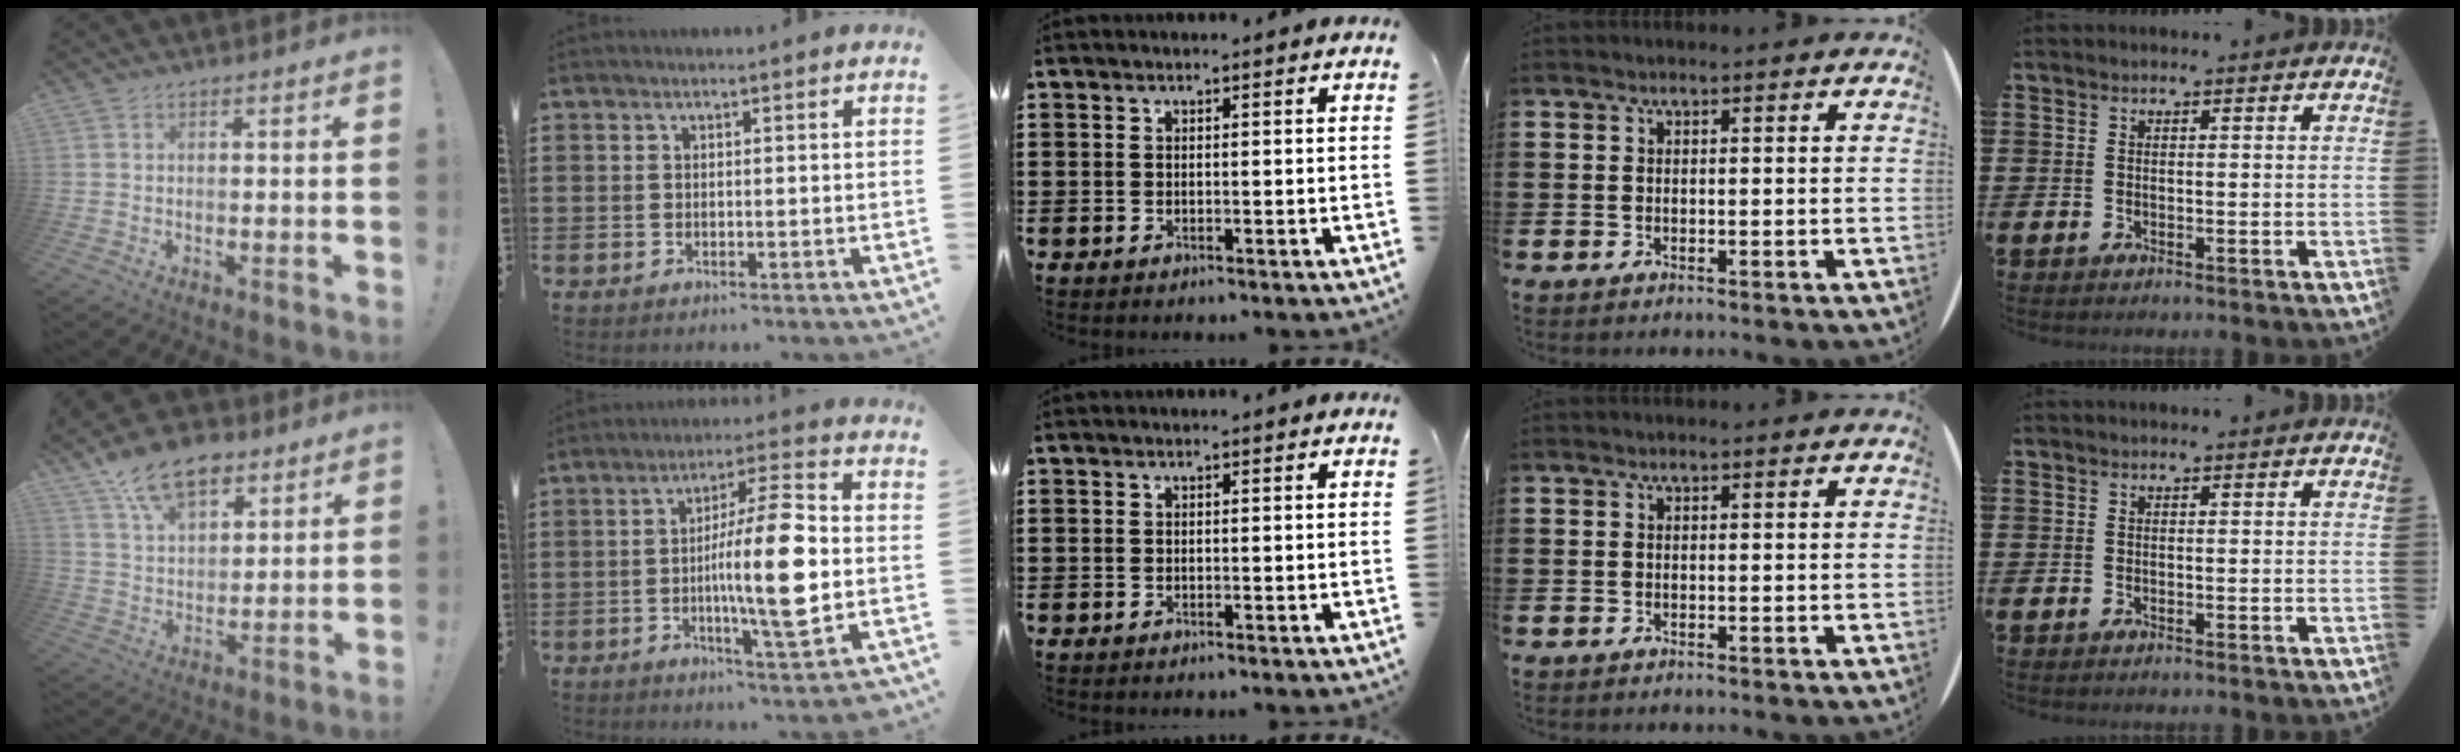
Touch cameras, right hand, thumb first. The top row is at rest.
{"thumb": {"total": 13.5, "force": [9.1, 7.4, 6.6], "torque": [-0.107, -0.054, 0.169]}, "index": {"total": 12.6, "force": [-1.7, 1.6, 12.4], "torque": [-0.208, -0.009, -0.038]}}